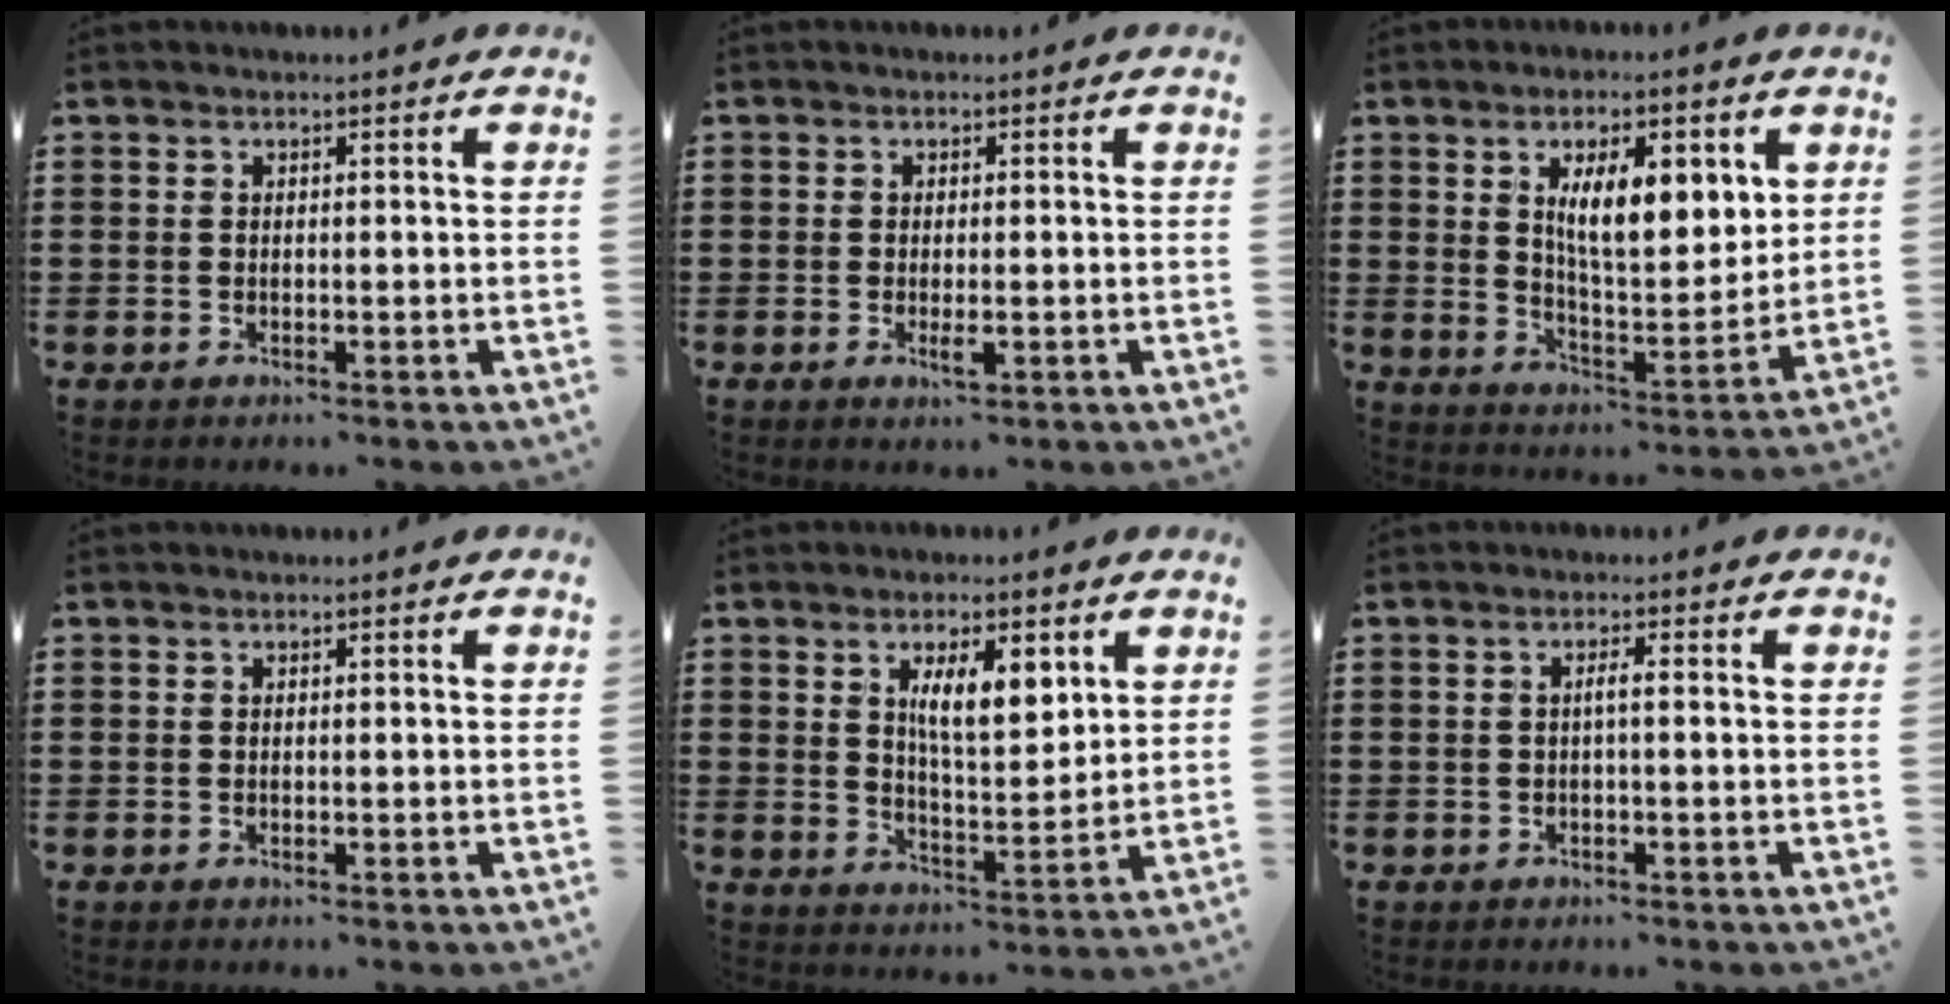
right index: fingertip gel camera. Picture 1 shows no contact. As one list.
[{"total": 2.0, "force": [-0.5, 0.5, 1.8], "torque": [-0.038, -0.005, -0.011]}, {"total": 9.7, "force": [3.7, 3.7, 8.1], "torque": [-0.135, -0.008, 0.057]}, {"total": 0.0}, {"total": 7.4, "force": [3.0, 2.5, 6.2], "torque": [-0.114, 0.000, 0.048]}, {"total": 1.6, "force": [-0.3, 0.0, 1.5], "torque": [-0.029, 0.002, -0.008]}]